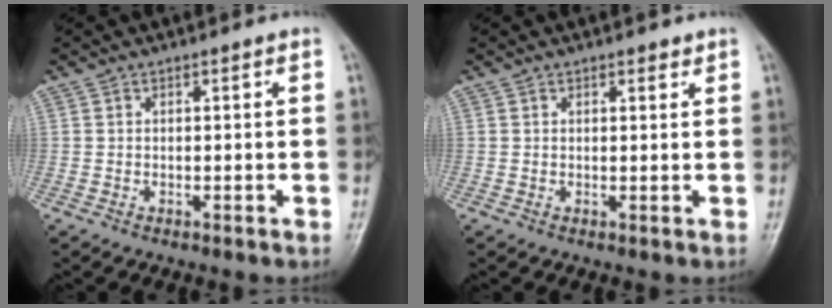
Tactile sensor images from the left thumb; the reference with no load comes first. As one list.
[{"total": 1.5, "force": [1.0, 0.7, 0.8], "torque": [-0.004, -0.004, 0.012]}]